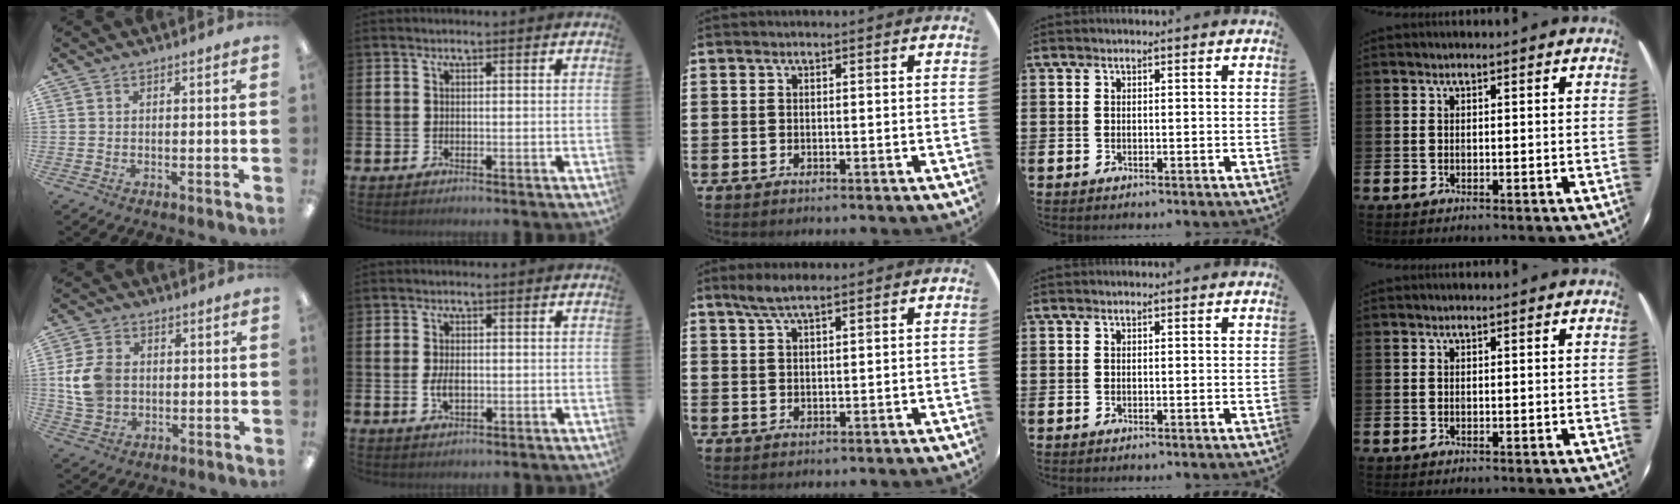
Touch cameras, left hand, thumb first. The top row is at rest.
{"thumb": {"total": 9.6, "force": [0.5, 7.5, 6.0], "torque": [-0.133, 0.013, 0.012]}, "index": {"total": 2.6, "force": [-0.2, 1.5, 2.1], "torque": [-0.026, -0.002, -0.008]}, "middle": {"total": 3.1, "force": [2.4, 0.5, 1.9], "torque": [-0.041, 0.004, 0.043]}}